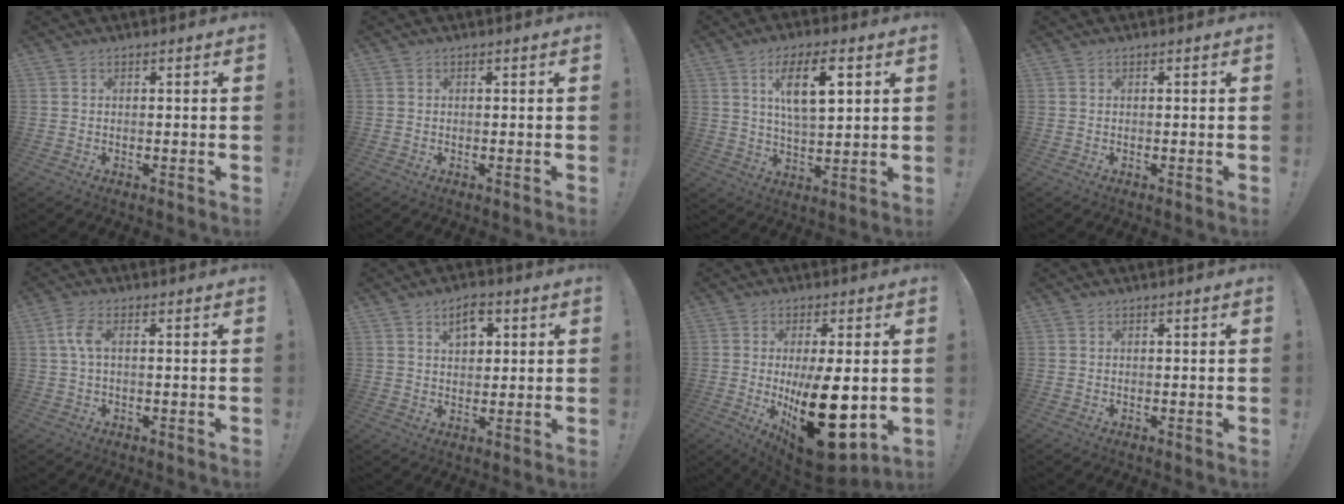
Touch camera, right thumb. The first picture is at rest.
{"total": 0.0}
{"total": 12.6, "force": [4.9, 4.8, 10.5], "torque": [-0.172, -0.001, 0.081]}
{"total": 0.0}
{"total": 4.9, "force": [0.5, 2.0, 4.4], "torque": [-0.091, 0.007, 0.009]}
{"total": 6.7, "force": [3.1, 4.1, 4.2], "torque": [-0.058, -0.004, 0.052]}
{"total": 23.1, "force": [-2.9, 9.7, 20.7], "torque": [-0.311, -0.016, -0.024]}
{"total": 0.0}